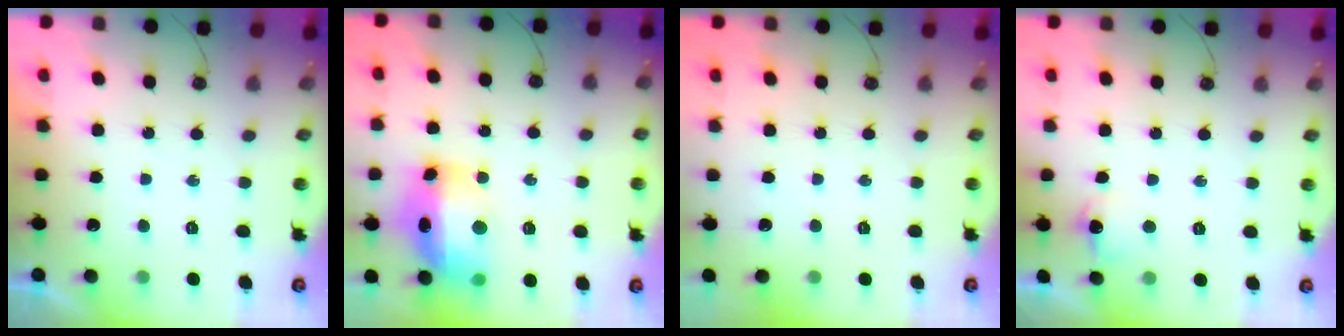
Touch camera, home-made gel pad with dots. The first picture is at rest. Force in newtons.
{"total": 17.2, "press": 17.1, "slide": 1.6}
{"total": 0.0}
{"total": 7.8, "press": 7.7, "slide": 0.9}